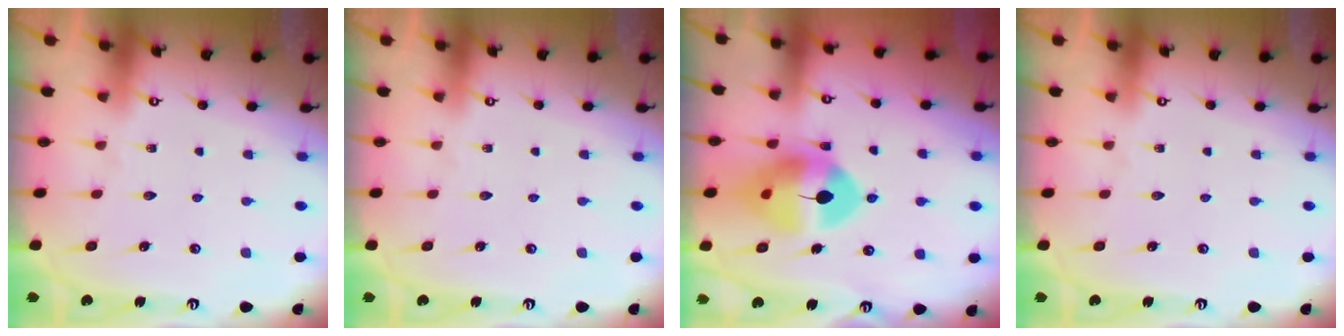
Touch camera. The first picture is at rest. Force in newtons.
{"total": 0.0}
{"total": 12.1, "press": 11.9, "slide": 1.9}
{"total": 0.0}